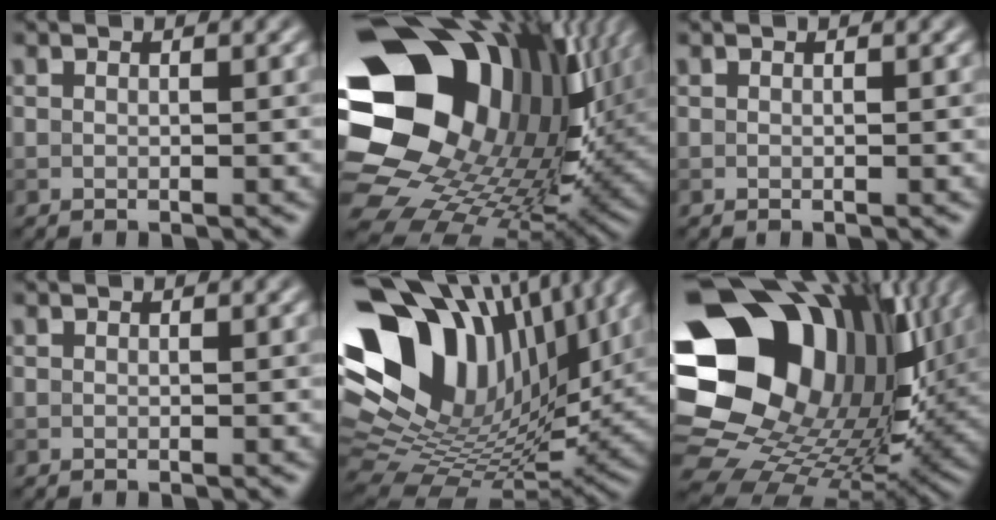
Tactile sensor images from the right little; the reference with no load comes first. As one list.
[{"total": 21.9, "force": [5.0, 17.1, 12.8], "torque": [-0.277, -0.026, 0.091]}, {"total": 0.0}, {"total": 0.0}, {"total": 17.0, "force": [6.8, 10.9, 11.2], "torque": [-0.216, 0.024, 0.127]}, {"total": 19.9, "force": [5.2, 15.3, 11.5], "torque": [-0.228, -0.018, 0.104]}]